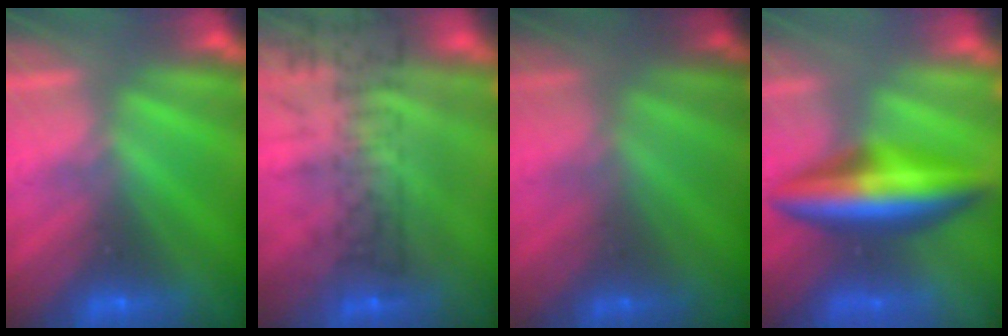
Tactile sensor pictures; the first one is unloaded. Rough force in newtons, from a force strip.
{"total": 9.2}
{"total": 1.8}
{"total": 8.4}